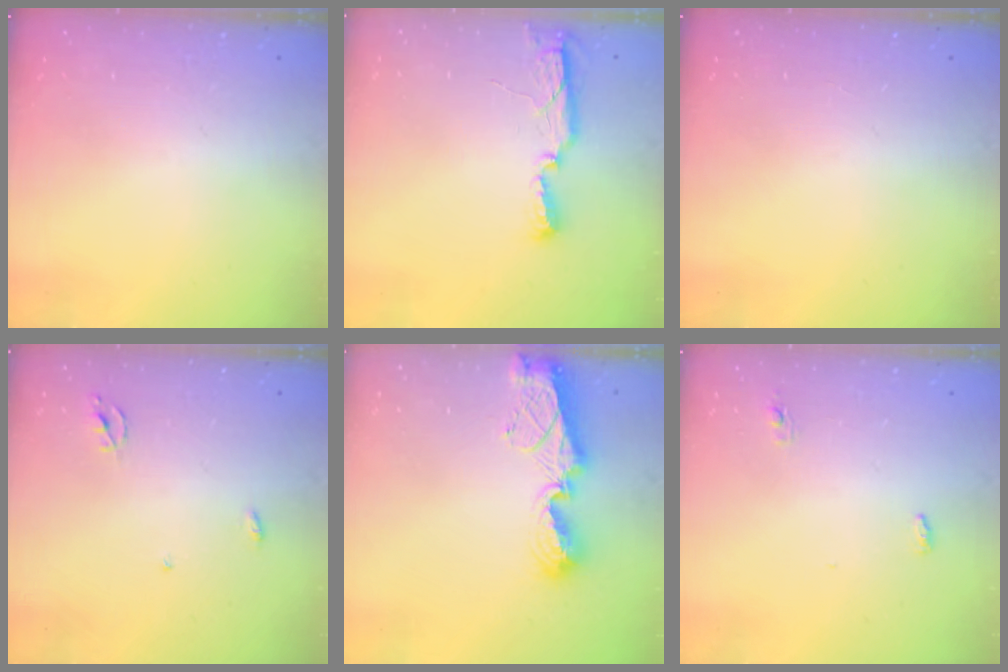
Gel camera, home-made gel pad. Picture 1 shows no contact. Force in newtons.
{"total": 6.6, "press": 6.5, "slide": 1.1}
{"total": 0.0}
{"total": 2.3, "press": 2.3, "slide": 0.1}
{"total": 10.2, "press": 10.1, "slide": 1.1}
{"total": 3.6, "press": 3.5, "slide": 0.9}